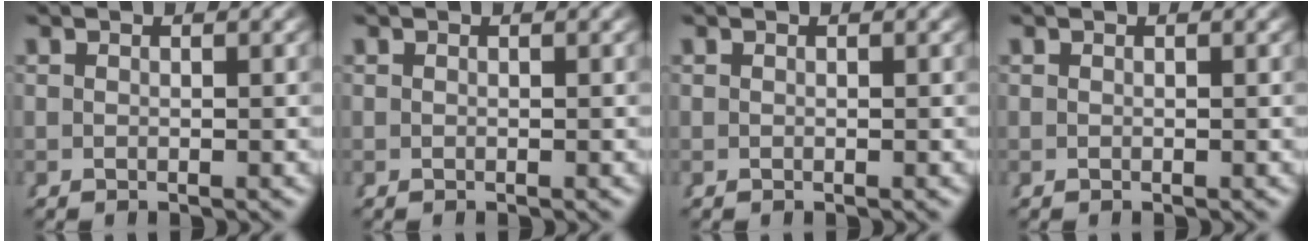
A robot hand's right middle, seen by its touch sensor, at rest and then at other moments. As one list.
[{"total": 0.0}, {"total": 0.0}, {"total": 0.0}]